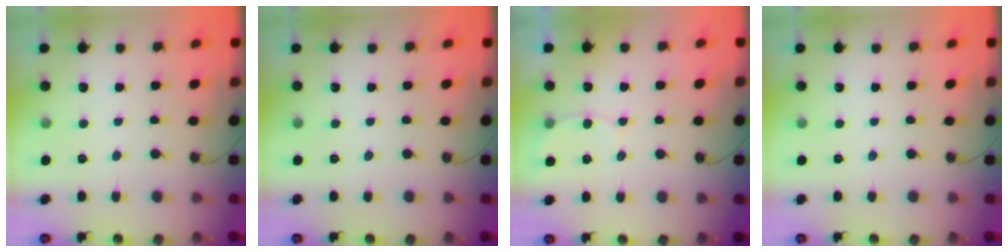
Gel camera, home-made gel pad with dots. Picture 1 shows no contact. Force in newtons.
{"total": 0.0}
{"total": 5.0, "press": 5.0, "slide": 0.5}
{"total": 0.0}